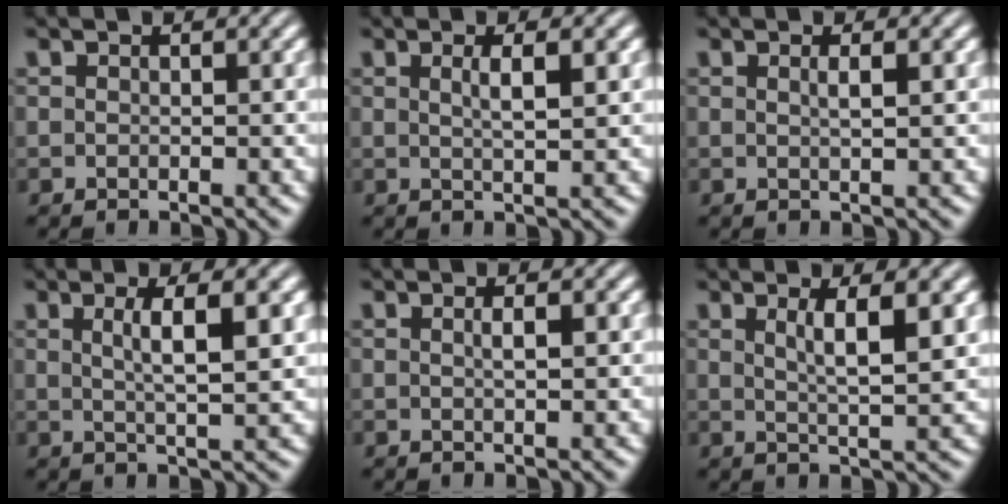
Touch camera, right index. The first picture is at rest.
{"total": 2.2, "force": [0.6, -1.0, 1.9], "torque": [-0.021, -0.002, 0.017]}
{"total": 1.5, "force": [0.3, -1.0, 1.0], "torque": [-0.009, -0.002, 0.008]}
{"total": 3.5, "force": [0.9, -1.1, 3.2], "torque": [-0.042, -0.002, 0.024]}
{"total": 1.4, "force": [0.0, -0.7, 1.2], "torque": [-0.011, -0.001, 0.003]}
{"total": 3.4, "force": [1.2, -1.1, 3.0], "torque": [-0.038, -0.003, 0.028]}